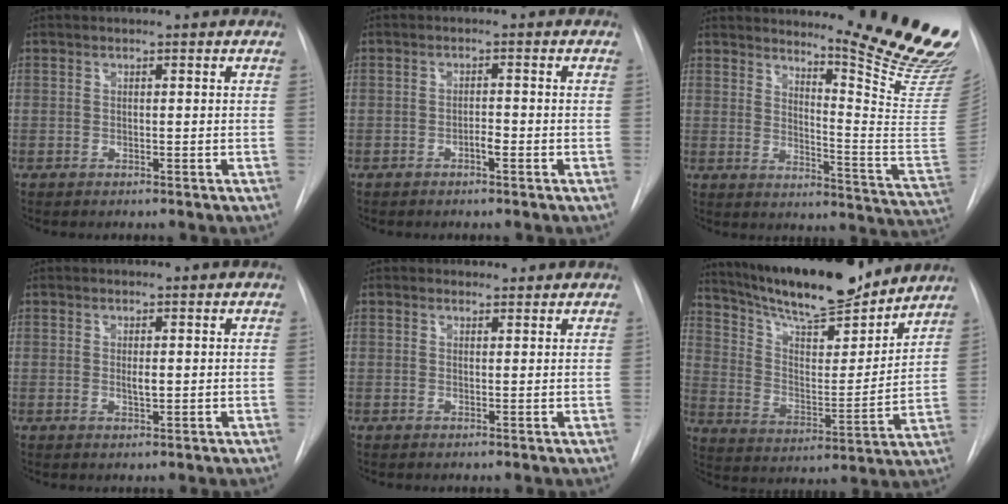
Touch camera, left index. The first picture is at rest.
{"total": 1.4, "force": [-0.7, 0.3, 1.1], "torque": [-0.018, 0.002, -0.014]}
{"total": 19.0, "force": [16.8, -0.8, 8.8], "torque": [-0.124, -0.148, 0.205]}
{"total": 1.3, "force": [0.2, 0.4, 1.2], "torque": [-0.021, -0.003, 0.005]}
{"total": 1.6, "force": [1.3, 0.8, -0.2], "torque": [0.003, 0.006, 0.016]}
{"total": 20.2, "force": [18.0, 3.3, 8.7], "torque": [-0.151, -0.005, 0.286]}